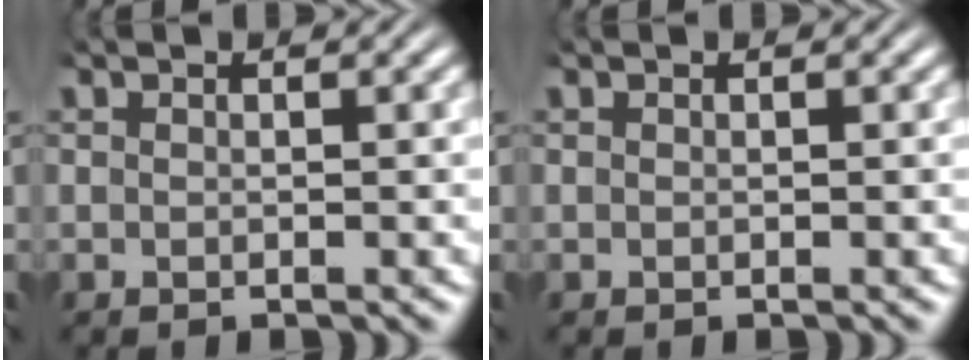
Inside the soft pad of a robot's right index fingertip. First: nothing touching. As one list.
[{"total": 0.0}]